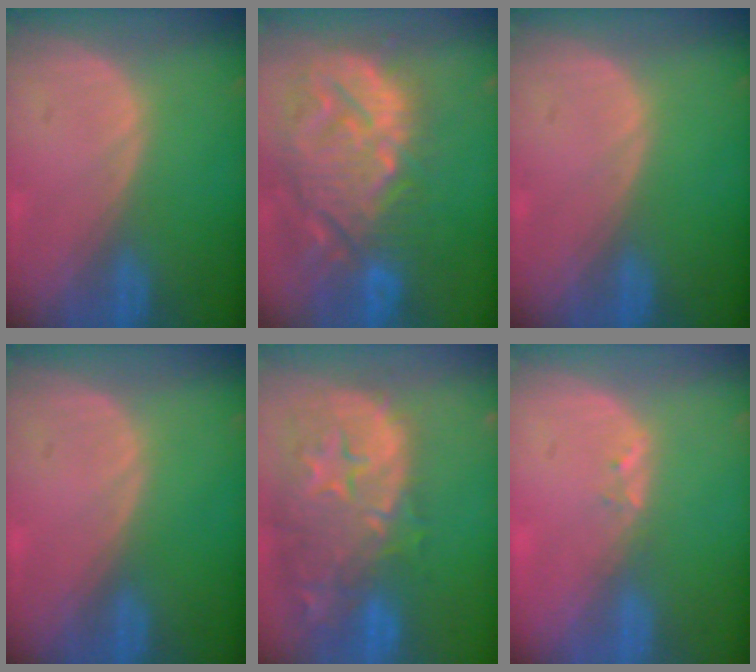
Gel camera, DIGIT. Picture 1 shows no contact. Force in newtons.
{"total": 14.6, "press": 12.4, "slide": 7.6}
{"total": 0.0}
{"total": 0.0}
{"total": 15.3, "press": 12.2, "slide": 9.1}
{"total": 1.4, "press": 1.3, "slide": 0.7}